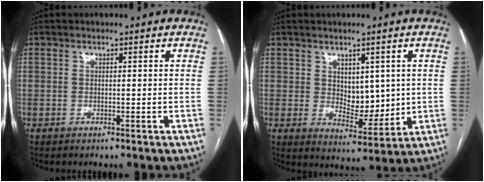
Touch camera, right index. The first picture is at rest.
{"total": 7.0, "force": [1.1, 4.0, 5.7], "torque": [-0.084, -0.004, 0.034]}